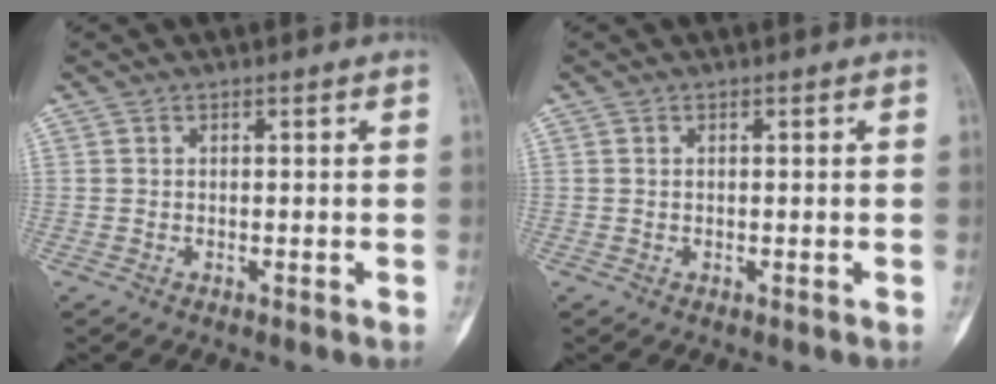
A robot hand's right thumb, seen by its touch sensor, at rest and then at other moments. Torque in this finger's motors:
{"motor_torque": [-0.44, 0.24, 0.01, -0.16, -0.10]}